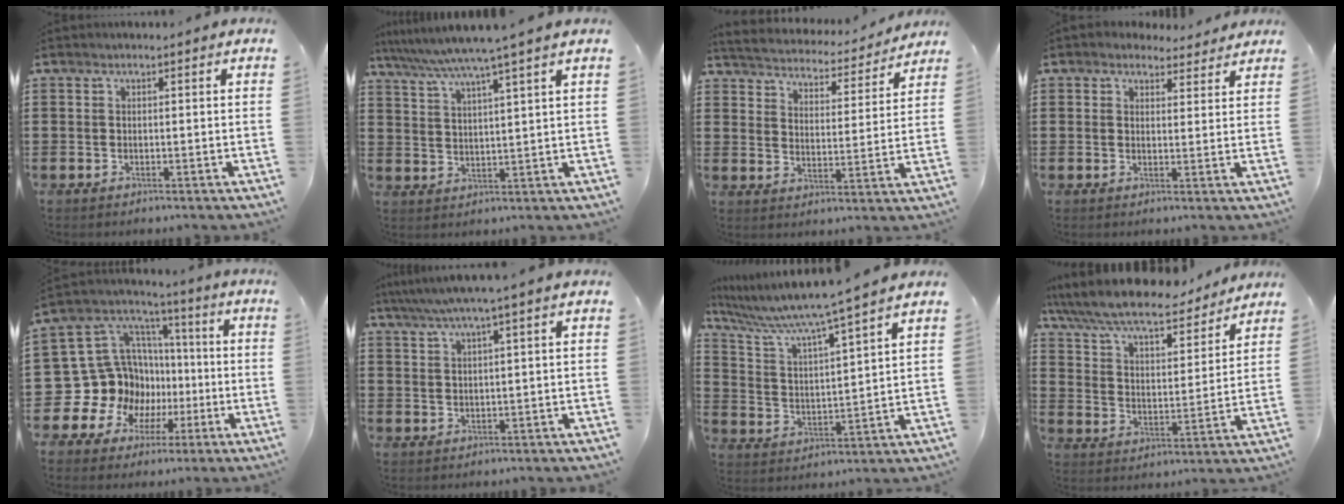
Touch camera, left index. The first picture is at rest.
{"total": 6.0, "force": [4.9, -1.2, 3.1], "torque": [-0.078, -0.026, 0.081]}
{"total": 4.0, "force": [4.0, 0.0, 0.2], "torque": [-0.030, -0.033, 0.064]}
{"total": 3.1, "force": [2.7, 1.4, 0.4], "torque": [-0.010, -0.004, 0.049]}
{"total": 15.9, "force": [-2.9, 14.5, 5.9], "torque": [-0.168, -0.026, -0.017]}
{"total": 3.7, "force": [2.2, -0.5, 2.9], "torque": [-0.061, -0.003, 0.036]}
{"total": 7.0, "force": [6.0, -0.9, 3.4], "torque": [-0.093, -0.049, 0.094]}
{"total": 8.8, "force": [8.0, 1.2, 3.6], "torque": [-0.103, -0.042, 0.135]}